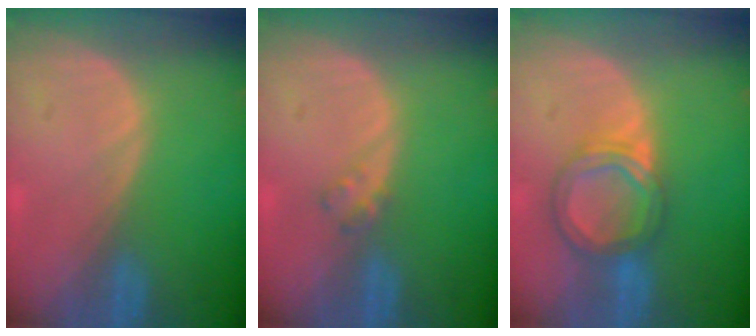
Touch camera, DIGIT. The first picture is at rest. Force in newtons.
{"total": 1.6, "press": 1.6, "slide": 0.2}
{"total": 6.2, "press": 5.8, "slide": 2.4}